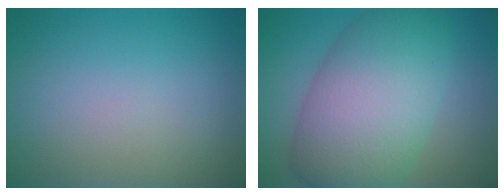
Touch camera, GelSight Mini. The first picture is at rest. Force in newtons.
{"total": 10.6, "press": 10.6, "slide": 0.1}